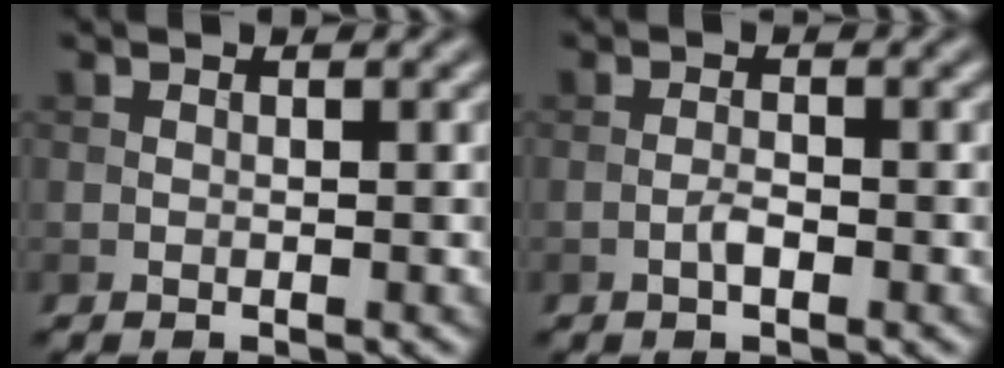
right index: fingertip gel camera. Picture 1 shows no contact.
{"total": 1.2, "force": [-0.6, 0.4, 1.0], "torque": [-0.021, 0.003, -0.014]}